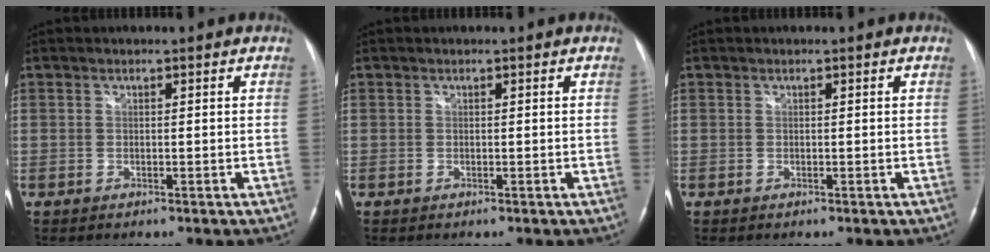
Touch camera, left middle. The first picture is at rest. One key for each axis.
{"total": 0.0}
{"total": 0.0}